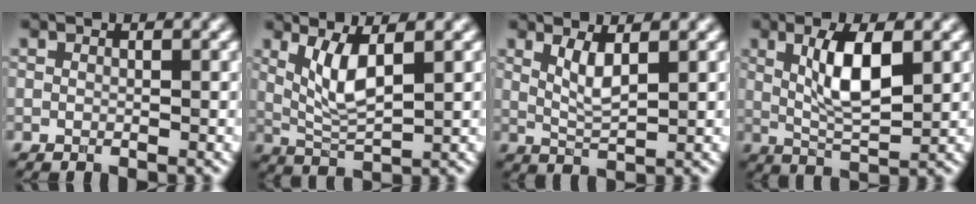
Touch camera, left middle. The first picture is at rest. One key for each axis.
{"total": 3.4, "fx": 1.1, "fy": 0.7, "fz": 3.2, "tx": -0.079, "ty": -0.006, "tz": 0.039}
{"total": 2.2, "fx": 1.0, "fy": 0.4, "fz": 2.0, "tx": -0.046, "ty": -0.006, "tz": 0.032}
{"total": 5.0, "fx": 1.1, "fy": 1.3, "fz": 4.7, "tx": -0.098, "ty": -0.001, "tz": 0.032}